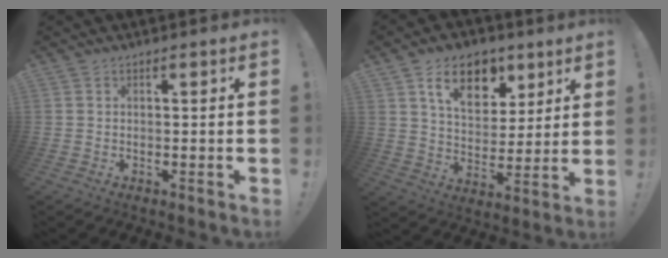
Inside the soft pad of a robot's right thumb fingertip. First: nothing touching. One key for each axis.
{"total": 14.5, "fx": 7.6, "fy": 9.3, "fz": 8.0, "tx": -0.116, "ty": -0.025, "tz": 0.137}